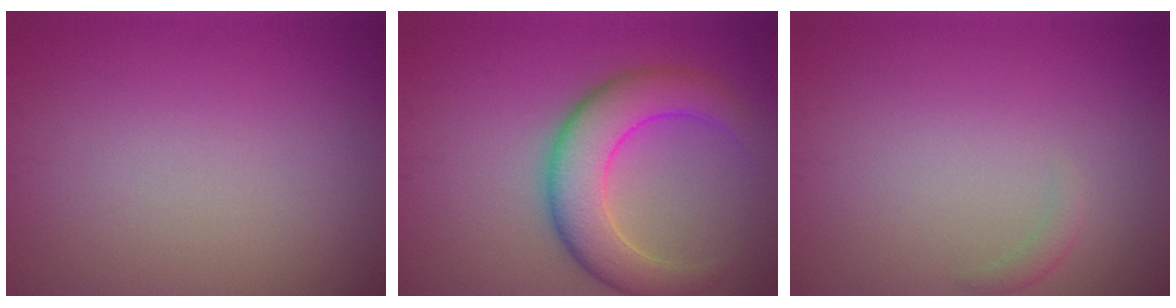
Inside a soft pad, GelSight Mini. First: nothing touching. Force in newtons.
{"total": 6.6, "press": 6.6, "slide": 0.3}
{"total": 0.8, "press": 0.8, "slide": 0.0}